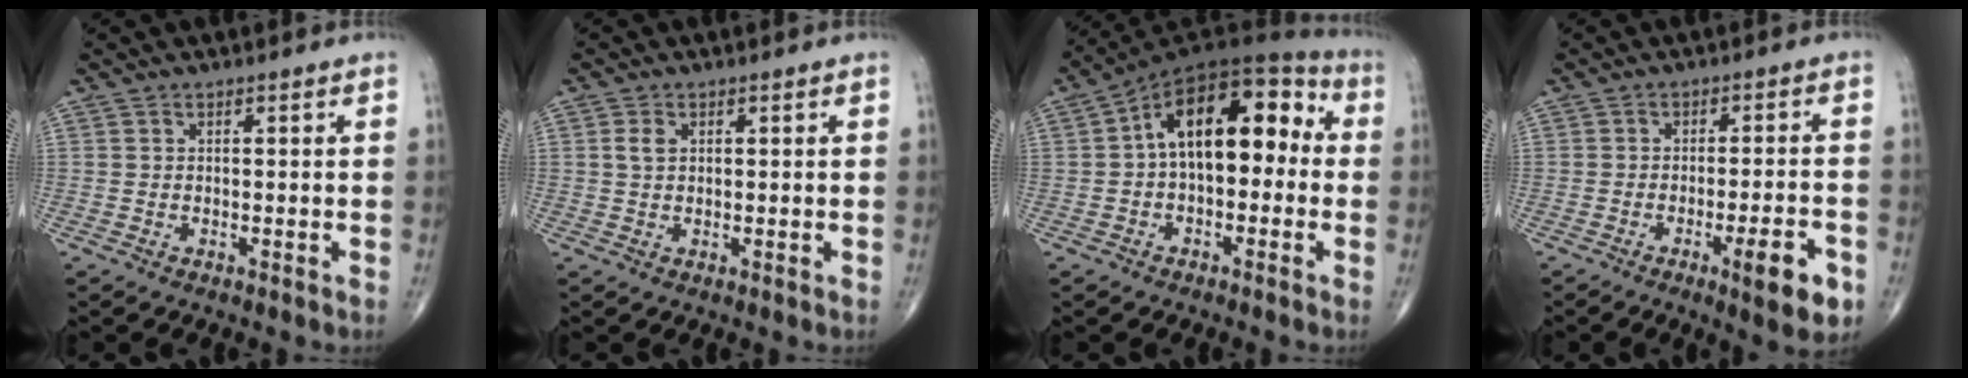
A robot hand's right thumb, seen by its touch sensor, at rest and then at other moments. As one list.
[{"total": 2.1, "force": [0.6, 1.4, 1.5], "torque": [-0.029, 0.004, 0.013]}, {"total": 16.6, "force": [1.1, 9.2, 13.7], "torque": [-0.183, 0.052, 0.005]}, {"total": 8.5, "force": [-3.9, 1.7, 7.4], "torque": [-0.097, 0.011, -0.049]}]